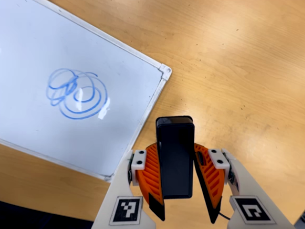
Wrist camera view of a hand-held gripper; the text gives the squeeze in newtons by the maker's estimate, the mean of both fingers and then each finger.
{"total": 6.4, "left": 6.2, "right": 6.5}